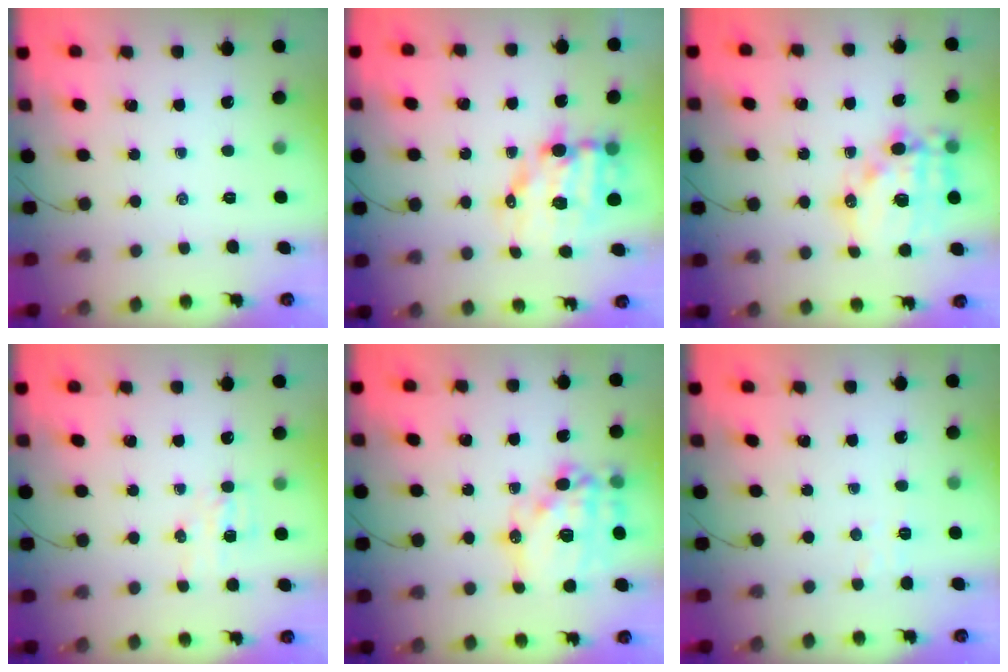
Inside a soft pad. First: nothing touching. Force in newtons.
{"total": 11.5, "press": 11.2, "slide": 2.5}
{"total": 16.9, "press": 16.5, "slide": 3.5}
{"total": 5.8, "press": 5.6, "slide": 1.4}
{"total": 18.4, "press": 18.1, "slide": 3.4}
{"total": 4.6, "press": 4.5, "slide": 1.0}